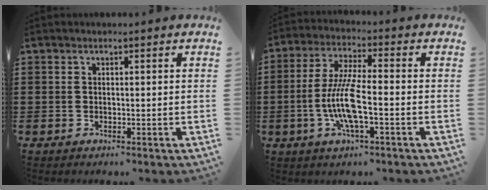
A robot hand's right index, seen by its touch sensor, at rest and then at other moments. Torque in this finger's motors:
{"motor_torque": [2.14, 0.00, 1.05, 0.21]}